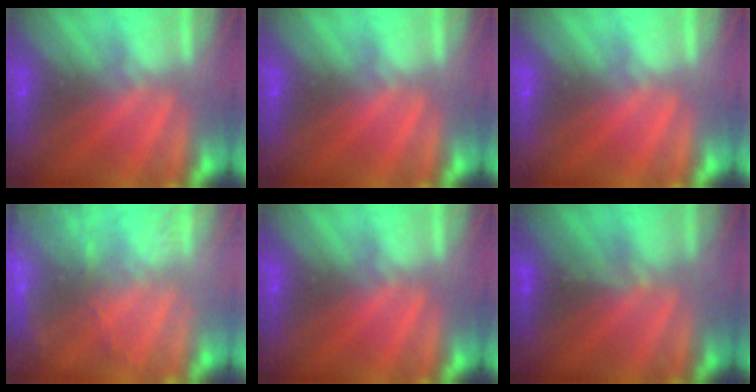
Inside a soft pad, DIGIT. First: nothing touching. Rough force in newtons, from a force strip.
{"total": 0.0}
{"total": 0.0}
{"total": 8.5}
{"total": 0.0}
{"total": 2.7}